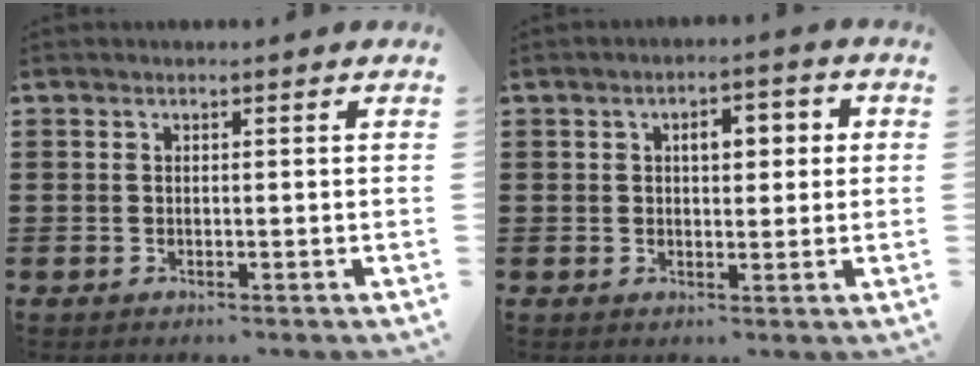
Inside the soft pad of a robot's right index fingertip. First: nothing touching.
{"total": 4.1, "force": [0.8, 2.2, 3.4], "torque": [-0.048, 0.002, 0.003]}